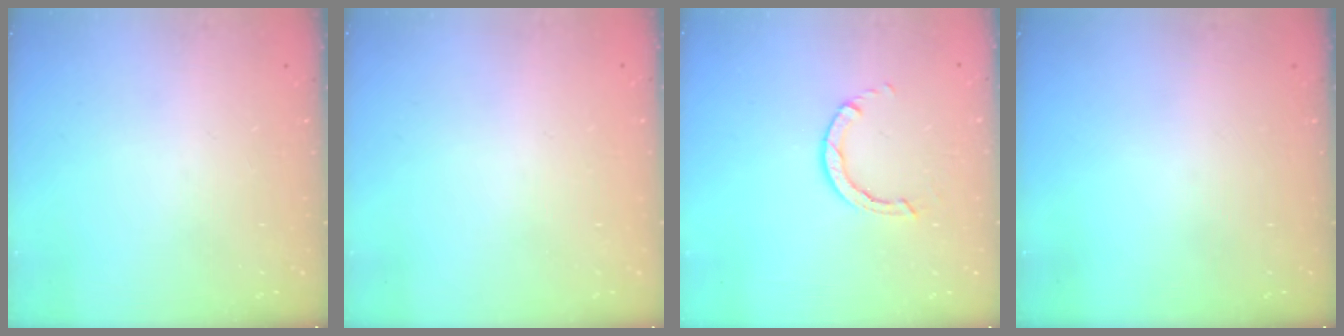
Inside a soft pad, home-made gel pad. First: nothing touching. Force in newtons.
{"total": 2.4, "press": 2.4, "slide": 0.2}
{"total": 2.8, "press": 2.8, "slide": 0.3}
{"total": 0.0}